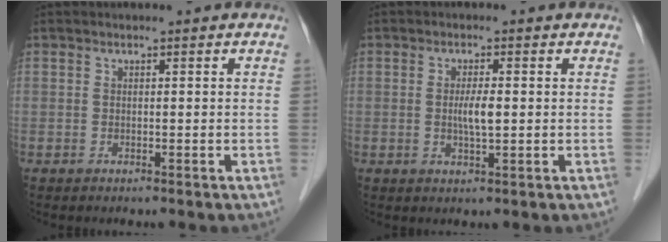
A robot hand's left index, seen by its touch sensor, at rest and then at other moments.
{"total": 2.9, "force": [-0.2, 0.4, 2.9], "torque": [-0.054, -0.004, -0.001]}